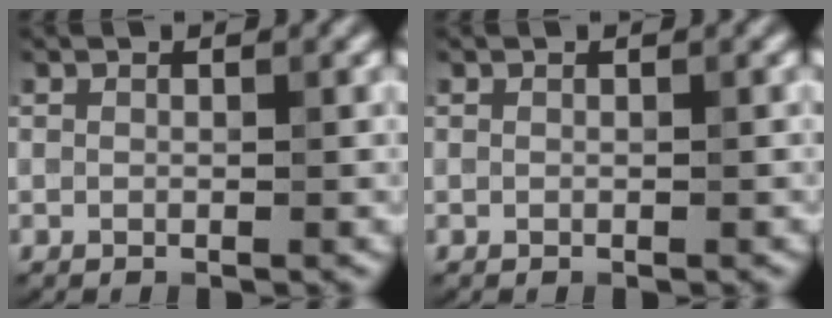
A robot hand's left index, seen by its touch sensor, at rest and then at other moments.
{"total": 0.0}